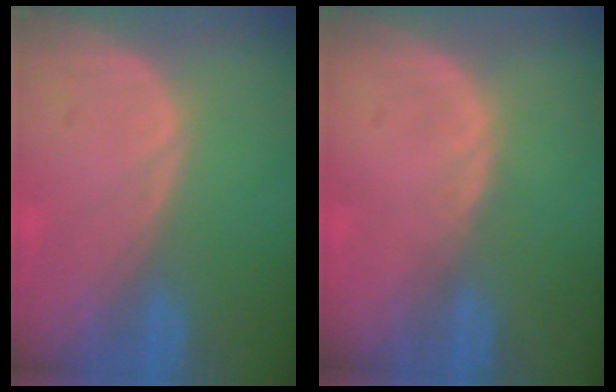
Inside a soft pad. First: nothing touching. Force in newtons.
{"total": 0.7, "press": 0.6, "slide": 0.2}